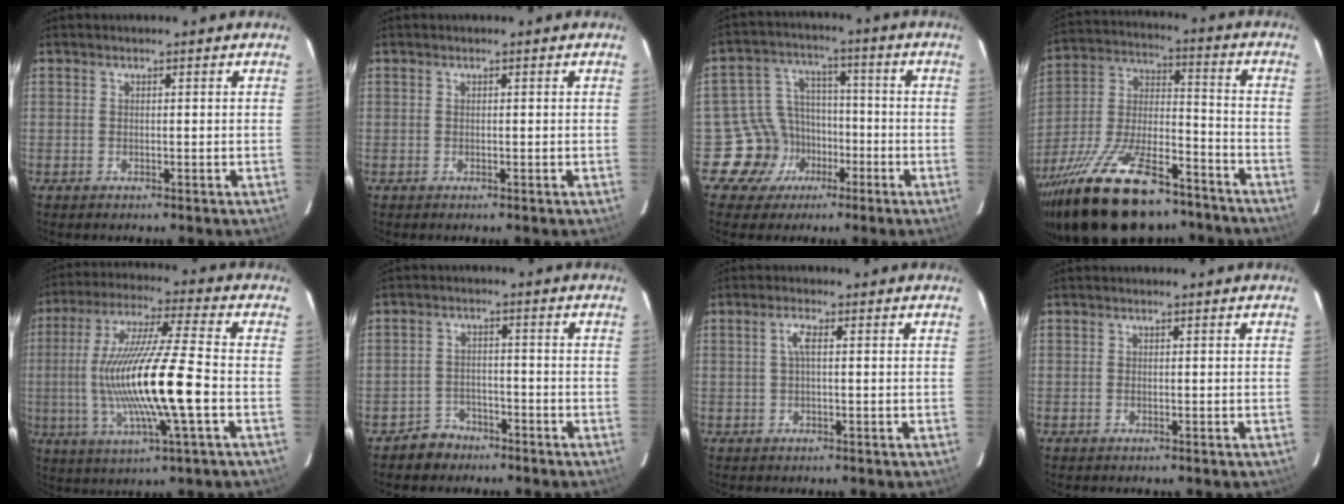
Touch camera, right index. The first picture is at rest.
{"total": 0.0}
{"total": 9.7, "force": [-4.9, 8.3, 0.8], "torque": [-0.034, 0.038, -0.072]}
{"total": 27.5, "force": [-19.4, 10.6, 16.4], "torque": [-0.317, -0.017, -0.305]}
{"total": 18.4, "force": [-2.8, 1.0, 18.1], "torque": [-0.347, -0.009, -0.049]}
{"total": 4.7, "force": [-3.5, 3.2, 0.2], "torque": [-0.015, 0.018, -0.057]}
{"total": 2.3, "force": [0.3, 0.3, 2.3], "torque": [-0.047, 0.006, 0.004]}
{"total": 0.0}